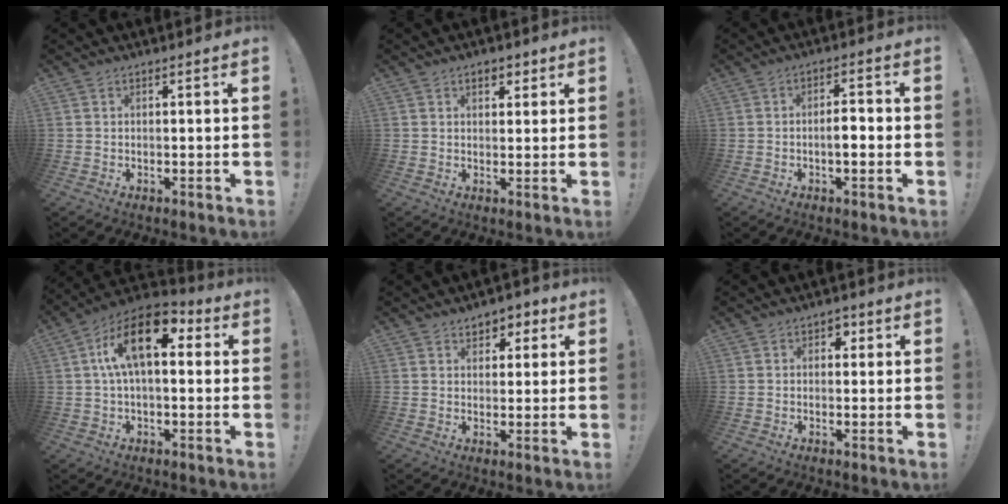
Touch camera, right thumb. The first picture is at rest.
{"total": 3.5, "force": [1.7, 2.3, 2.1], "torque": [-0.028, 0.001, 0.029]}
{"total": 4.7, "force": [-1.4, 1.5, 4.3], "torque": [-0.064, 0.006, -0.029]}
{"total": 16.4, "force": [4.5, 7.8, 13.7], "torque": [-0.232, -0.008, 0.073]}
{"total": 4.4, "force": [2.1, 3.6, 1.4], "torque": [-0.007, -0.010, 0.035]}
{"total": 2.4, "force": [0.3, 2.0, 1.3], "torque": [-0.015, 0.004, 0.002]}